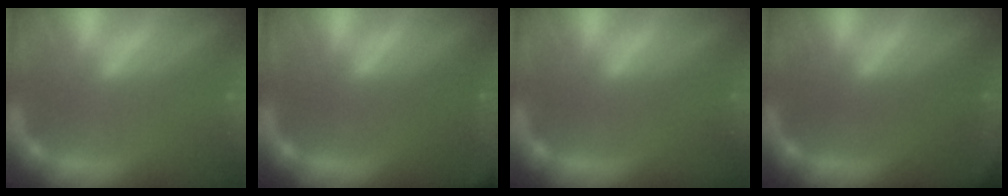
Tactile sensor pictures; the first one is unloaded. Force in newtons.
{"total": 6.4}
{"total": 0.0}
{"total": 2.4}